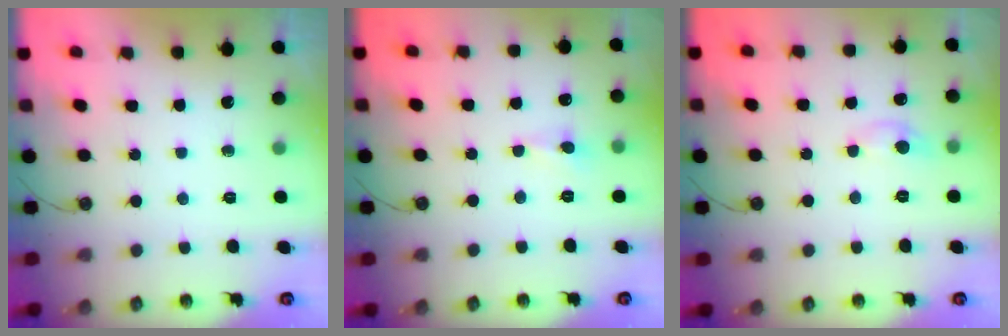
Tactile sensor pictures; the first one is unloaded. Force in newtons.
{"total": 1.9, "press": 1.8, "slide": 0.6}
{"total": 1.2, "press": 1.2, "slide": 0.2}